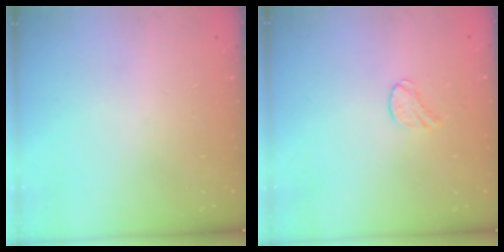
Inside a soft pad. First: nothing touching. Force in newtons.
{"total": 5.1, "press": 5.1, "slide": 0.5}